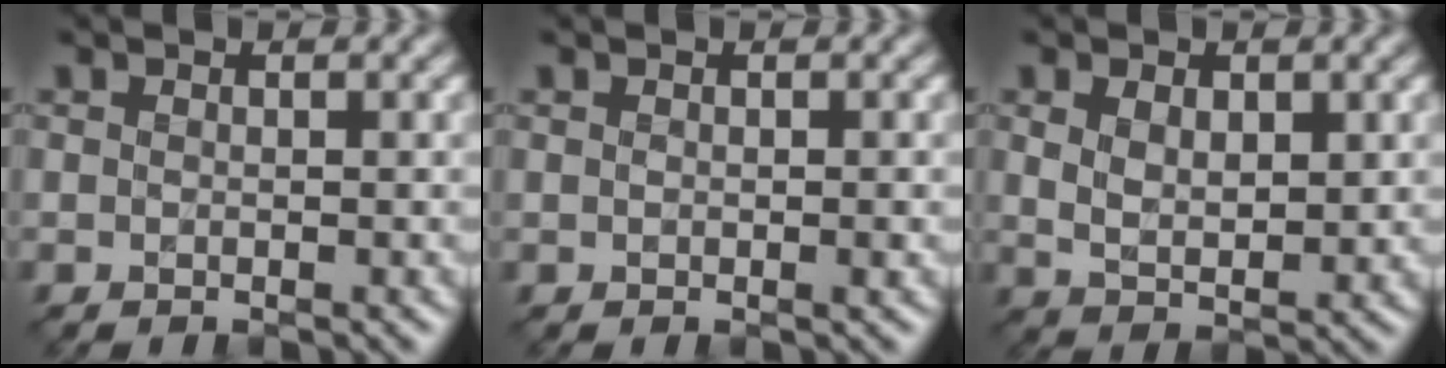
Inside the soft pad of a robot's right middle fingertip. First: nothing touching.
{"total": 0.7, "force": [0.0, 0.4, 0.6], "torque": [-0.007, -0.003, 0.001]}
{"total": 3.6, "force": [0.9, 2.1, 2.8], "torque": [-0.057, -0.008, 0.023]}